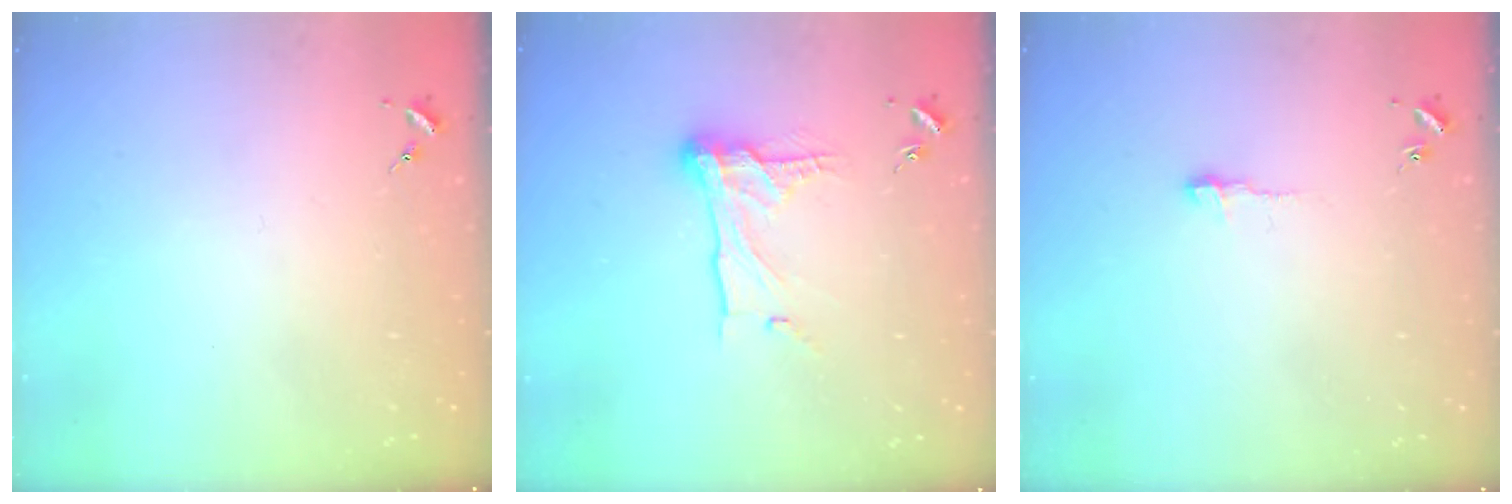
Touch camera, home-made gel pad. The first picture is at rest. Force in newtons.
{"total": 13.6, "press": 13.6, "slide": 1.0}
{"total": 3.7, "press": 3.7, "slide": 0.3}